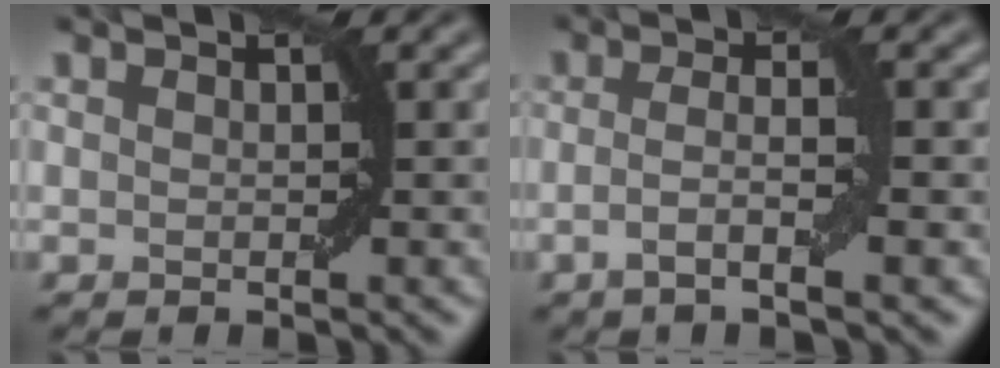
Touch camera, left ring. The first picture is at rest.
{"total": 3.2, "force": [-1.0, 0.6, 3.0], "torque": [-0.051, 0.004, -0.025]}